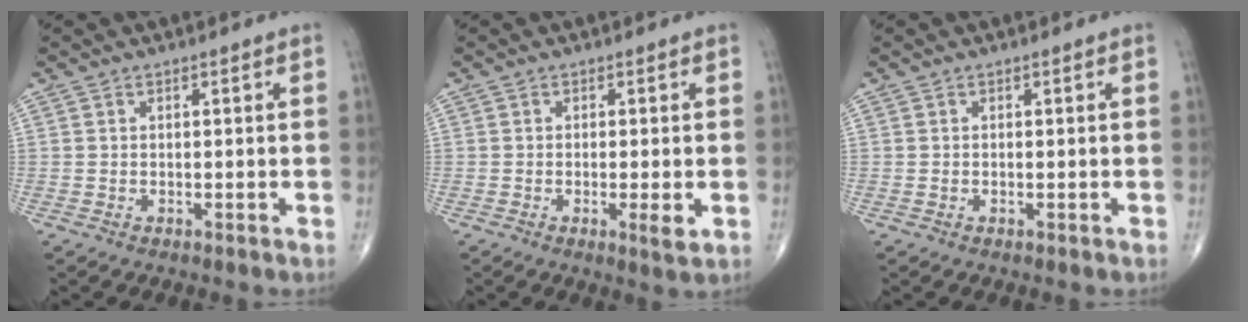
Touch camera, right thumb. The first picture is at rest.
{"total": 3.1, "force": [-0.7, 0.5, 3.0], "torque": [-0.050, -0.009, -0.013]}
{"total": 0.0}